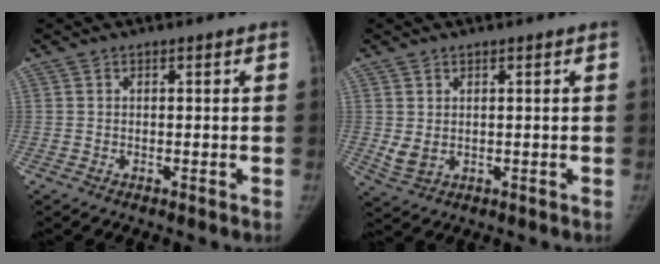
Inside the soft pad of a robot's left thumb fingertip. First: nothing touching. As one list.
[{"total": 3.1, "force": [0.6, 2.2, 2.1], "torque": [-0.040, -0.012, 0.022]}]